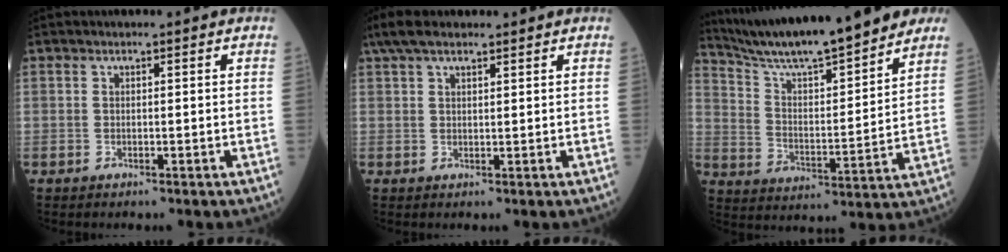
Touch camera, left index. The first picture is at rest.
{"total": 6.7, "force": [5.3, 1.9, 3.7], "torque": [-0.074, 0.034, 0.099]}
{"total": 19.8, "force": [17.5, 1.5, 9.2], "torque": [-0.156, 0.001, 0.279]}